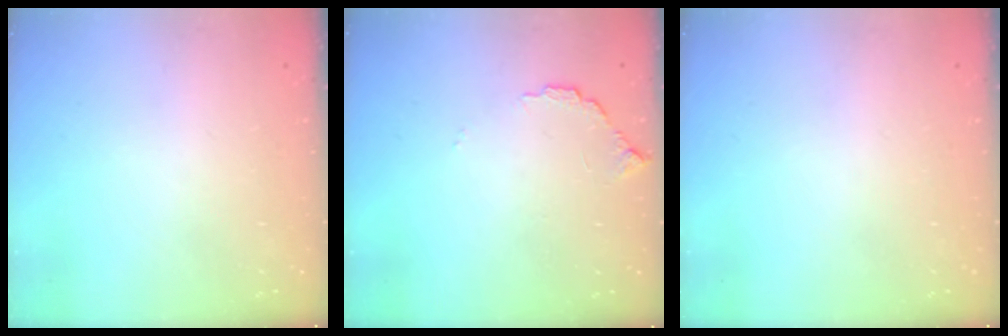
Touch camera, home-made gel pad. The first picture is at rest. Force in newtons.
{"total": 7.4, "press": 7.4, "slide": 0.4}
{"total": 0.0}